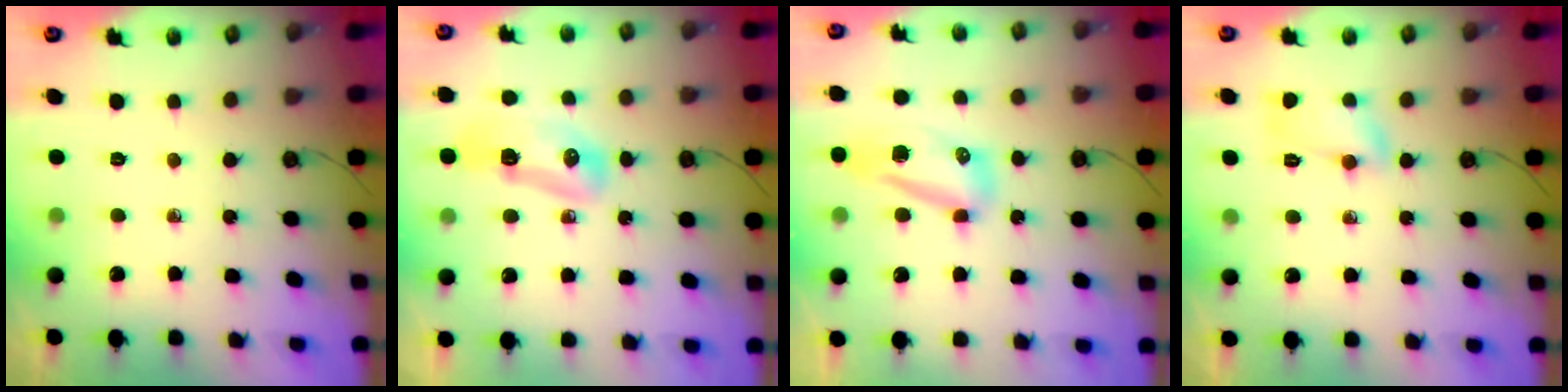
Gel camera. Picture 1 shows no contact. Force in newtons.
{"total": 9.7, "press": 9.6, "slide": 1.3}
{"total": 12.1, "press": 10.7, "slide": 5.6}
{"total": 9.6, "press": 7.5, "slide": 6.1}